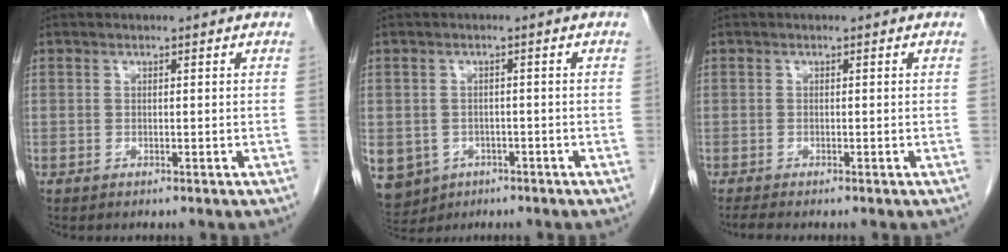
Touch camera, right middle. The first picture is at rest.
{"total": 11.0, "force": [-4.8, 9.5, 3.1], "torque": [-0.111, -0.002, -0.058]}
{"total": 1.1, "force": [-1.0, -0.2, 0.5], "torque": [-0.017, -0.004, -0.020]}